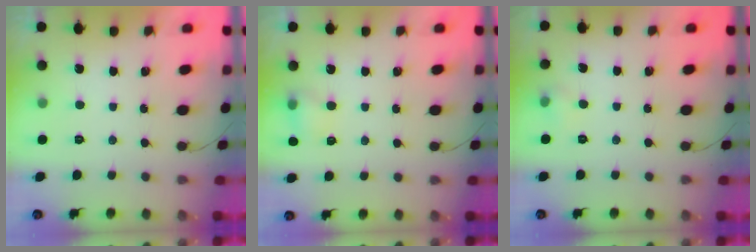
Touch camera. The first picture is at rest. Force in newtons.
{"total": 6.3, "press": 6.1, "slide": 1.6}
{"total": 3.9, "press": 3.5, "slide": 1.6}